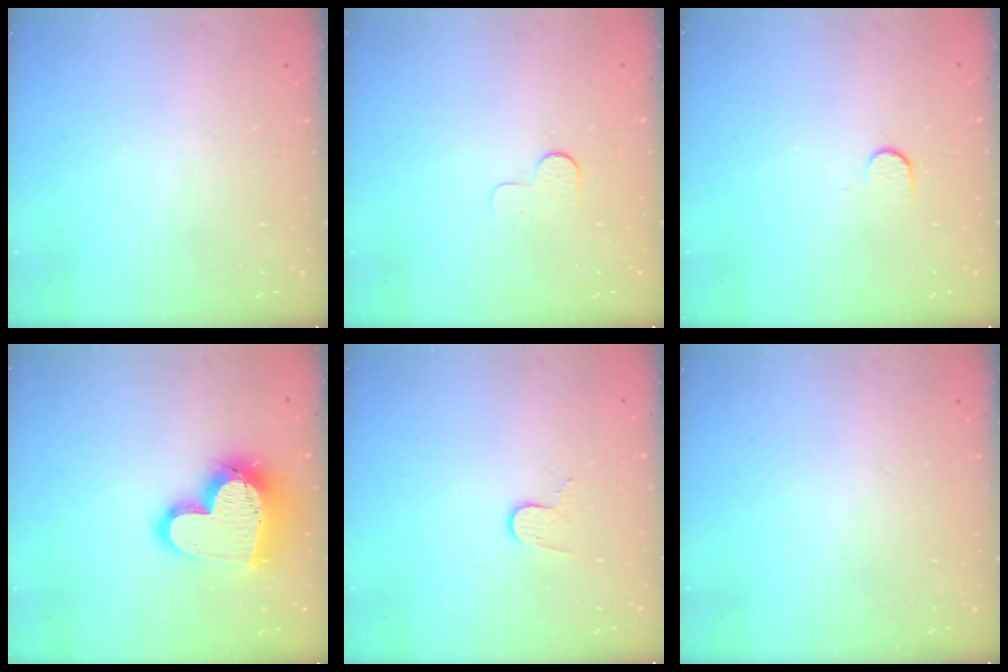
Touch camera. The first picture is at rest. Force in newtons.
{"total": 3.9, "press": 3.9, "slide": 0.3}
{"total": 5.7, "press": 5.6, "slide": 0.6}
{"total": 17.4, "press": 17.4, "slide": 1.3}
{"total": 6.0, "press": 6.0, "slide": 0.2}
{"total": 0.0}